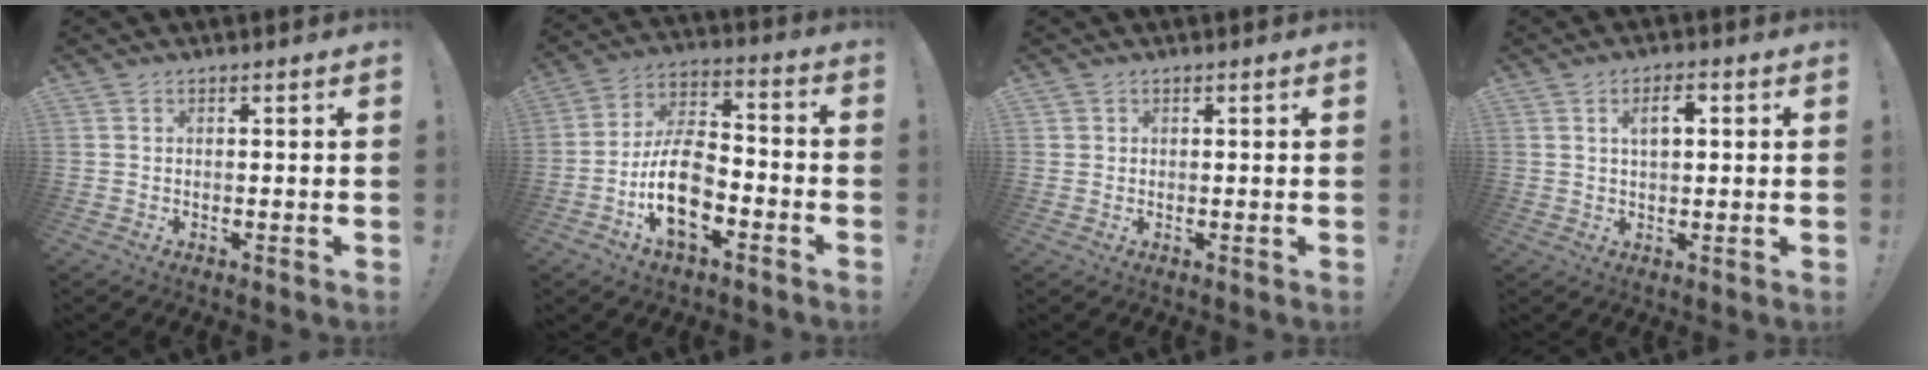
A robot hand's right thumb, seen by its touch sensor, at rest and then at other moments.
{"total": 15.6, "force": [-6.2, 8.5, 11.5], "torque": [-0.224, 0.031, -0.106]}
{"total": 1.1, "force": [0.6, 0.9, 0.1], "torque": [0.001, -0.001, 0.011]}
{"total": 4.9, "force": [1.2, 2.3, 4.1], "torque": [-0.054, 0.000, 0.012]}